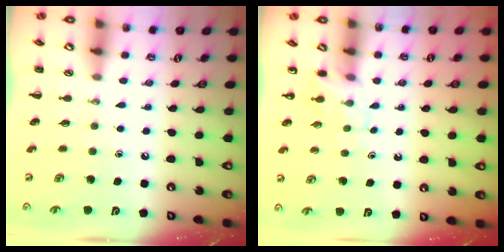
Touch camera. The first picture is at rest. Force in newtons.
{"total": 3.6, "press": 3.4, "slide": 1.2}